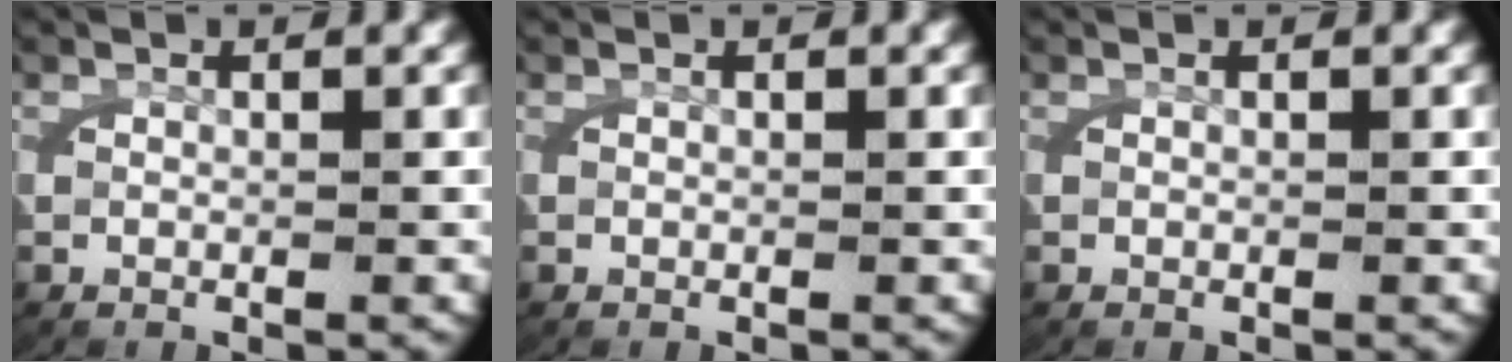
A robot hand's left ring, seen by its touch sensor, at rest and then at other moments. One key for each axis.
{"total": 0.0}
{"total": 0.0}